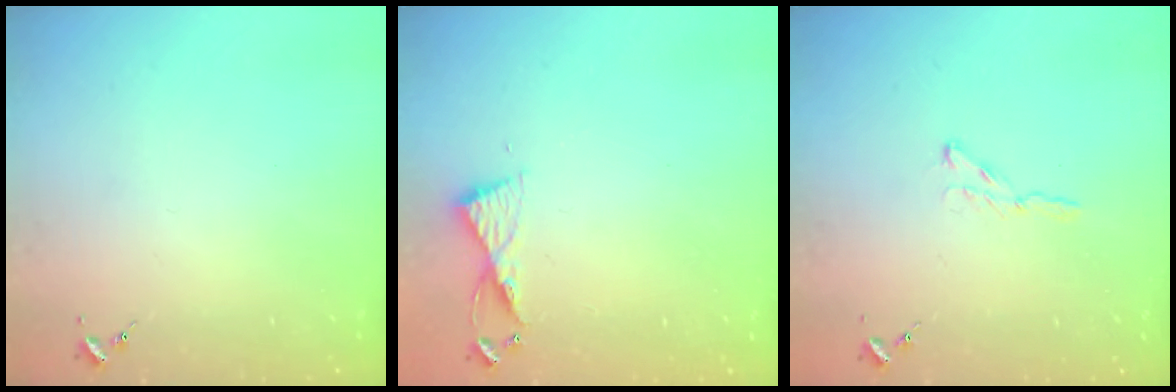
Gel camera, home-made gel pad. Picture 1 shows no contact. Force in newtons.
{"total": 6.0, "press": 6.0, "slide": 0.6}
{"total": 3.9, "press": 3.8, "slide": 0.5}